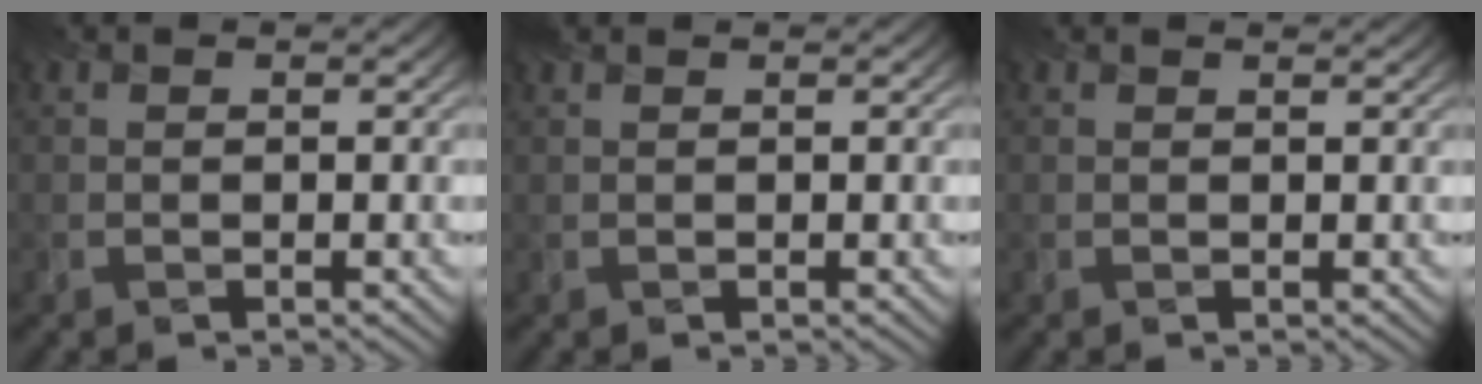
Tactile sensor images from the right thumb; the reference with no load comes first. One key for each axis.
{"total": 0.9, "fx": 0.8, "fy": 0.0, "fz": 0.3, "tx": -0.015, "ty": 0.005, "tz": 0.011}
{"total": 0.8, "fx": 0.8, "fy": -0.1, "fz": 0.3, "tx": -0.010, "ty": -0.002, "tz": 0.007}